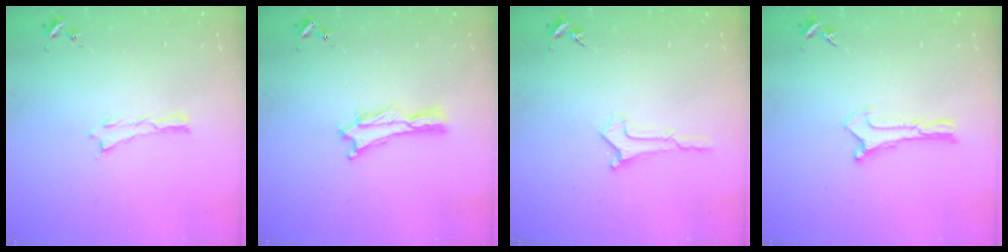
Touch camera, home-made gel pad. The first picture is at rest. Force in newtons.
{"total": 0.9, "press": 0.9, "slide": 0.2}
{"total": 0.6, "press": 0.6, "slide": 0.1}
{"total": 0.0}